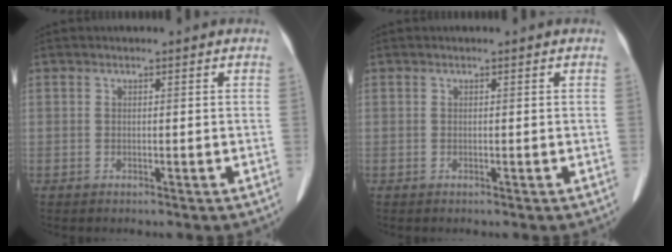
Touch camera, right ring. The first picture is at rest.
{"total": 0.0}